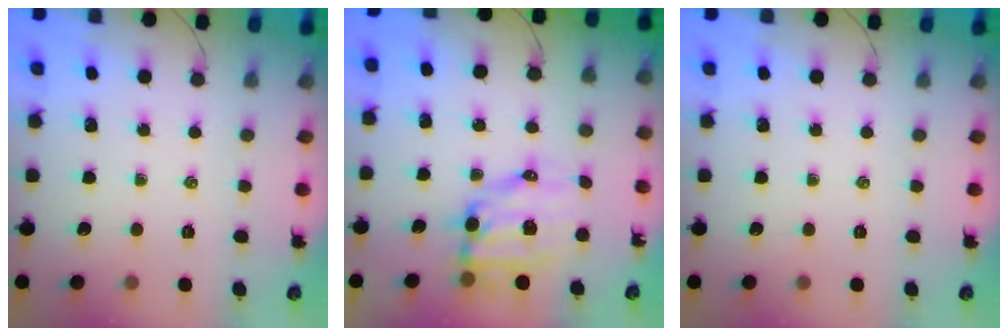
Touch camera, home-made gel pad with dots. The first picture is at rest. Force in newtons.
{"total": 10.3, "press": 10.2, "slide": 1.8}
{"total": 0.0}